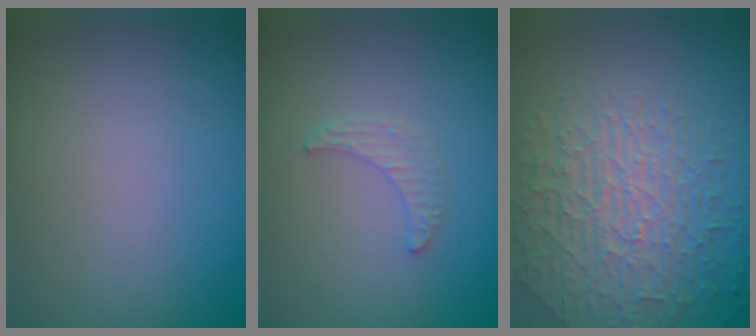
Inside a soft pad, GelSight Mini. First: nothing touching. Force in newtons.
{"total": 1.3, "press": 1.3, "slide": 0.4}
{"total": 4.4, "press": 4.3, "slide": 1.0}